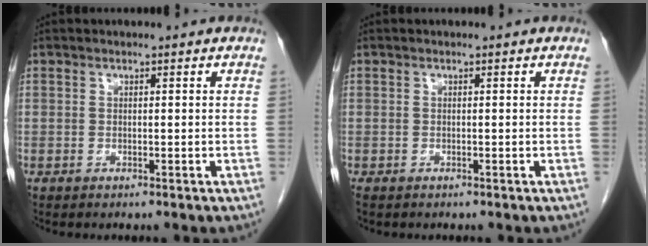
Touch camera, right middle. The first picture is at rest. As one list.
[{"total": 0.9, "force": [-0.7, 0.5, 0.4], "torque": [-0.009, -0.001, -0.009]}]